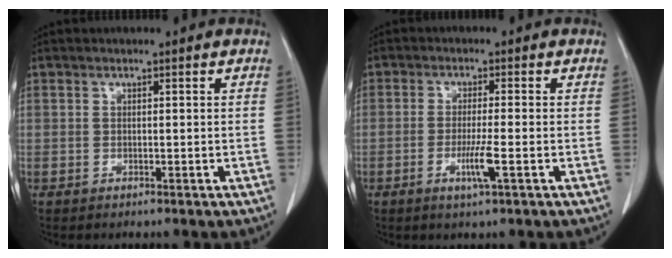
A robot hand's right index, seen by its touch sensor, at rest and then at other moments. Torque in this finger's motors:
{"motor_torque": [0.83, -0.26, 0.42, 0.09]}